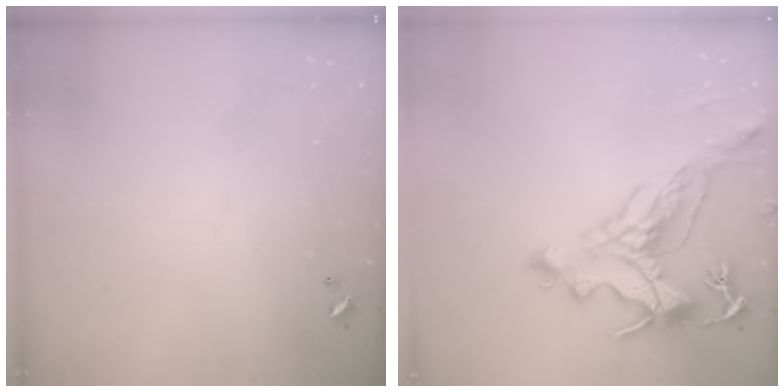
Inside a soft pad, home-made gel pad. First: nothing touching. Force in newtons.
{"total": 2.5, "press": 2.2, "slide": 1.2}